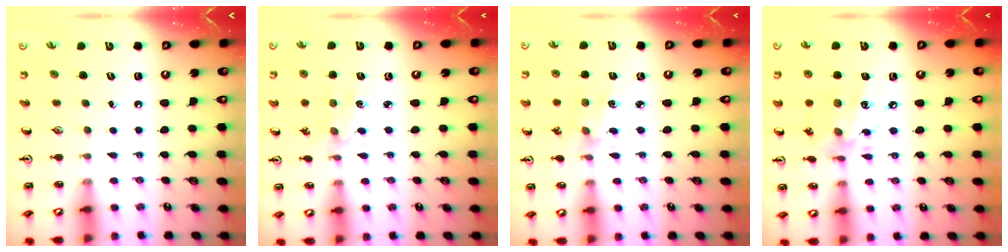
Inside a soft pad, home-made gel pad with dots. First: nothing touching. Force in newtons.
{"total": 0.0}
{"total": 2.9, "press": 2.8, "slide": 0.3}
{"total": 11.9, "press": 11.9, "slide": 0.8}